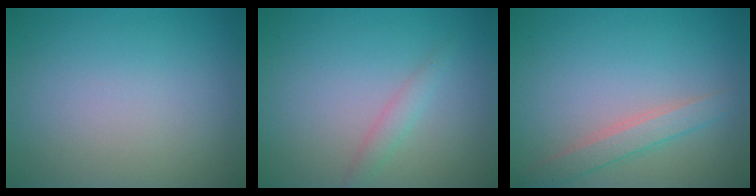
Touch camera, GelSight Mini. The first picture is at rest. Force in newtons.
{"total": 1.4, "press": 1.4, "slide": 0.1}
{"total": 2.3, "press": 2.3, "slide": 0.1}